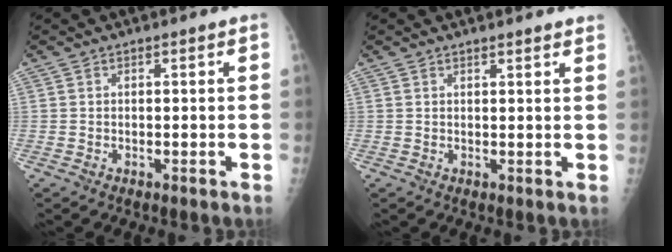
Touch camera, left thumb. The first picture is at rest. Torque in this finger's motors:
{"motor_torque": [-0.37, 0.24, -0.23, -0.16, 0.05]}